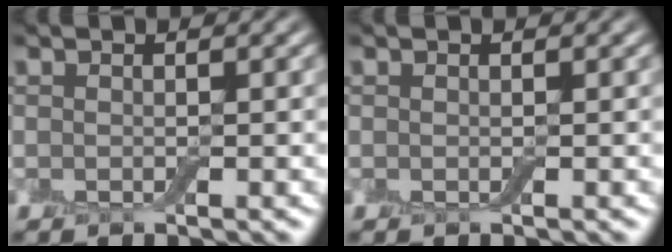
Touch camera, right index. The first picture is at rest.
{"total": 0.0}